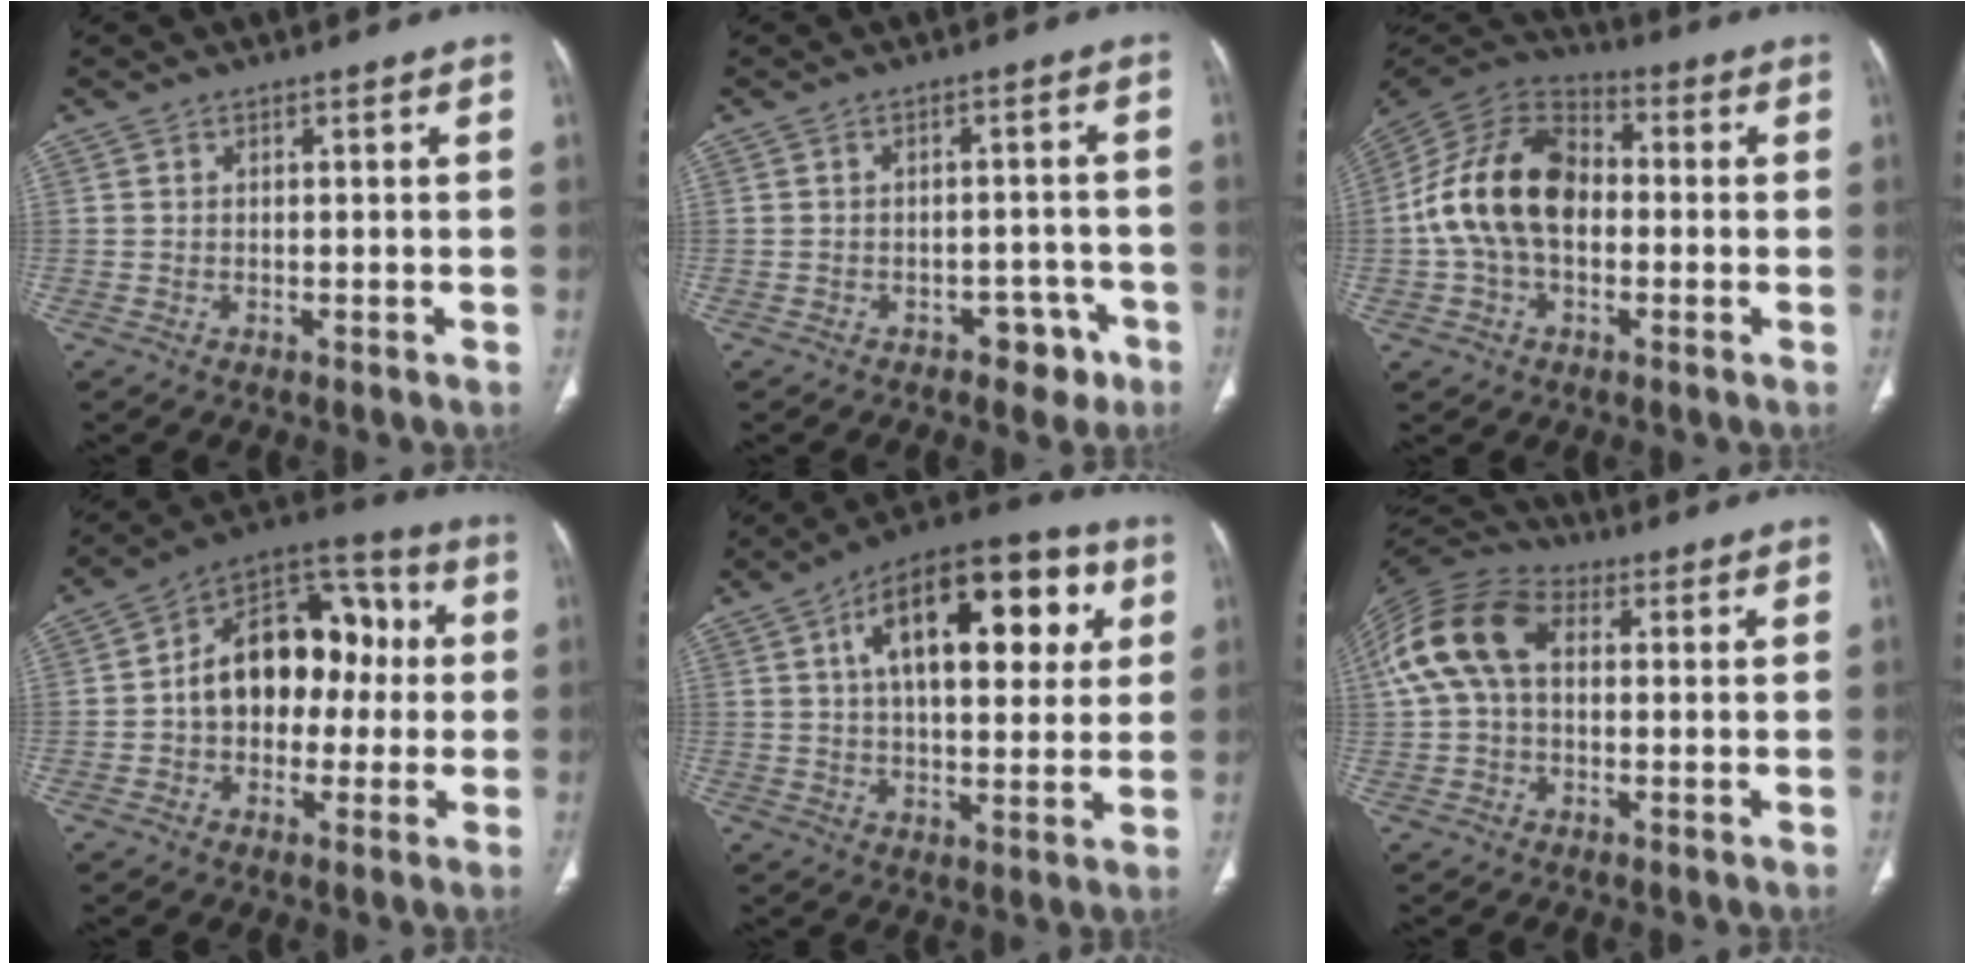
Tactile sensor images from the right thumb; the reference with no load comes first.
{"total": 5.1, "force": [-2.9, 3.4, 2.4], "torque": [-0.005, 0.029, -0.034]}
{"total": 17.4, "force": [-0.6, 11.6, 12.9], "torque": [-0.234, 0.036, -0.019]}
{"total": 18.0, "force": [0.5, 12.4, 13.1], "torque": [-0.154, 0.050, -0.001]}
{"total": 22.1, "force": [6.8, 10.7, 18.1], "torque": [-0.237, 0.013, 0.094]}
{"total": 14.4, "force": [2.5, 9.5, 10.5], "torque": [-0.217, 0.040, 0.039]}